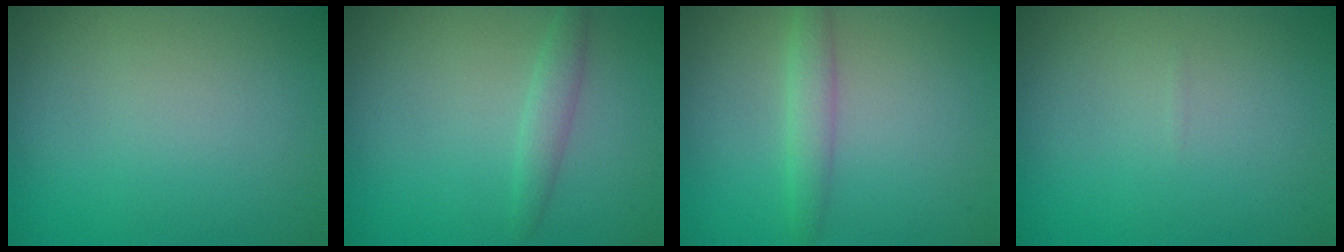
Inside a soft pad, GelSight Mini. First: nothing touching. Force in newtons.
{"total": 1.6, "press": 1.6, "slide": 0.1}
{"total": 2.1, "press": 2.1, "slide": 0.0}
{"total": 0.0}